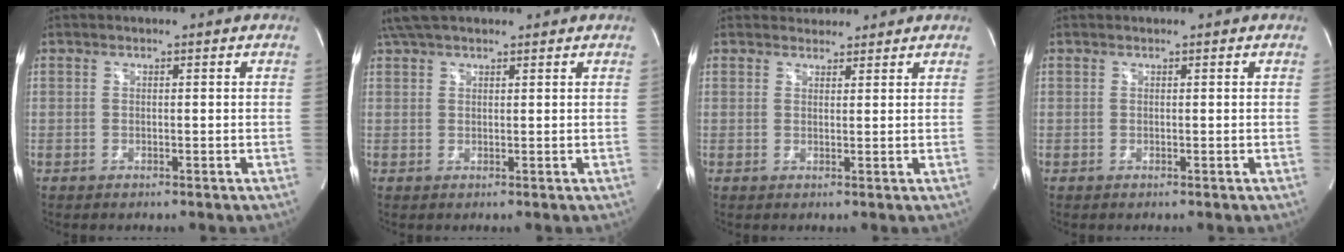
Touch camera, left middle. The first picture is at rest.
{"total": 6.8, "force": [5.6, 2.1, 3.3], "torque": [-0.061, 0.039, 0.104]}
{"total": 2.8, "force": [2.6, 1.1, -0.2], "torque": [0.002, 0.014, 0.039]}
{"total": 0.0}